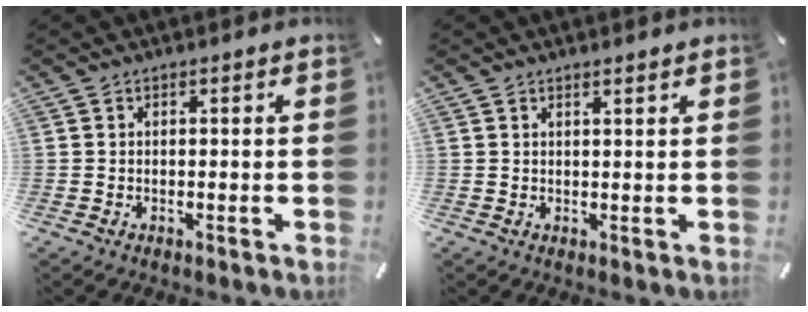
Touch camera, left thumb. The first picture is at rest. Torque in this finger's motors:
{"motor_torque": [-0.42, -0.44, 0.20, 0.08, -0.09]}